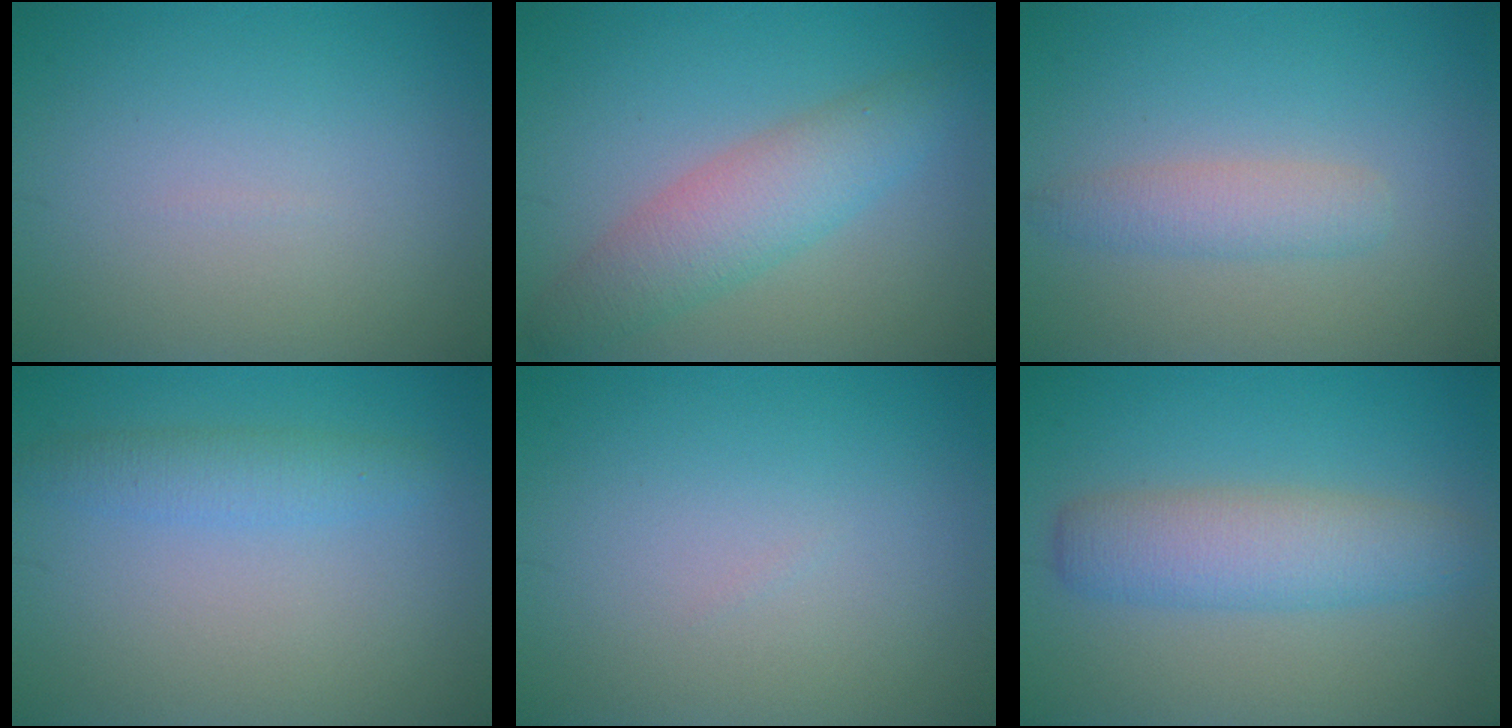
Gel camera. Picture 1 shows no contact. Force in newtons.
{"total": 4.6, "press": 4.6, "slide": 0.1}
{"total": 2.3, "press": 2.3, "slide": 0.1}
{"total": 2.3, "press": 2.3, "slide": 0.2}
{"total": 0.0}
{"total": 4.7, "press": 4.7, "slide": 0.3}